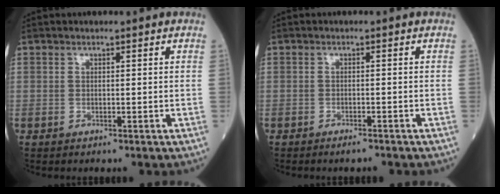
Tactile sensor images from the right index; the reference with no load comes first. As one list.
[{"total": 1.8, "force": [-1.6, 0.2, 0.8], "torque": [-0.014, -0.003, -0.020]}]